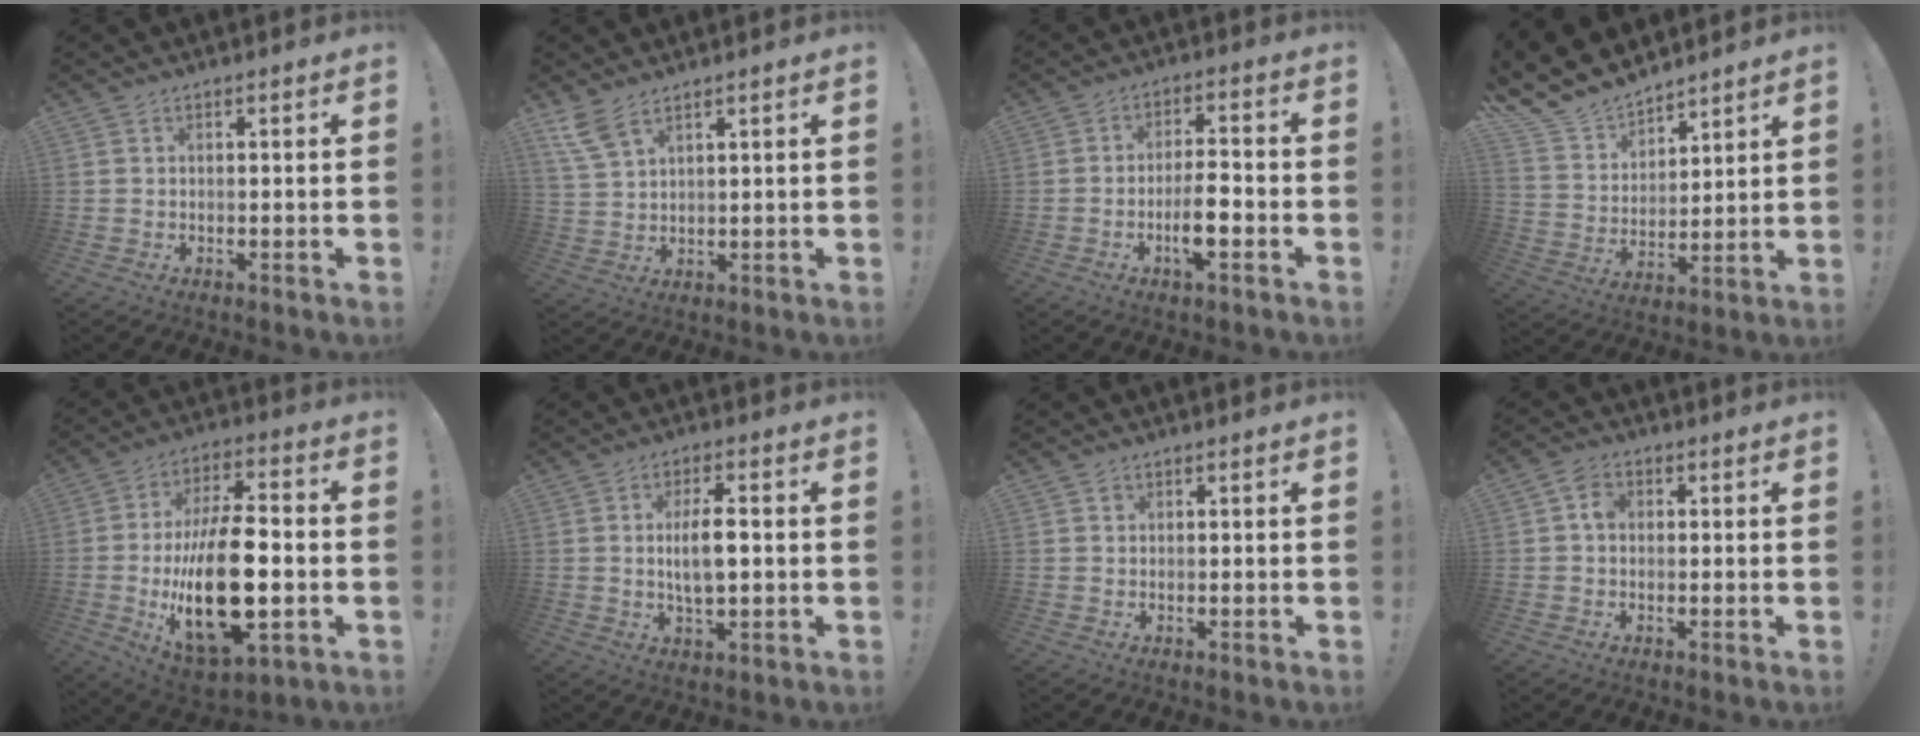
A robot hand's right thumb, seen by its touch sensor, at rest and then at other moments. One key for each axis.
{"total": 6.5, "fx": 4.6, "fy": 2.2, "fz": 3.9, "tx": -0.079, "ty": -0.015, "tz": 0.090}
{"total": 8.2, "fx": -3.0, "fy": 2.4, "fz": 7.2, "tx": -0.129, "ty": 0.007, "tz": -0.055}
{"total": 13.6, "fx": 12.5, "fy": 5.2, "fz": 2.1, "tx": -0.081, "ty": -0.099, "tz": 0.236}
{"total": 24.9, "fx": -3.5, "fy": 11.4, "fz": 21.8, "tx": -0.408, "ty": -0.001, "tz": -0.053}
{"total": 8.6, "fx": 0.5, "fy": 3.1, "fz": 8.0, "tx": -0.148, "ty": -0.004, "tz": 0.002}
{"total": 0.7, "fx": 0.4, "fy": 0.6, "fz": 0.1, "tx": -0.003, "ty": 0.001, "tz": 0.007}
{"total": 4.3, "fx": 0.3, "fy": 3.1, "fz": 2.9, "tx": -0.053, "ty": 0.013, "tz": 0.005}